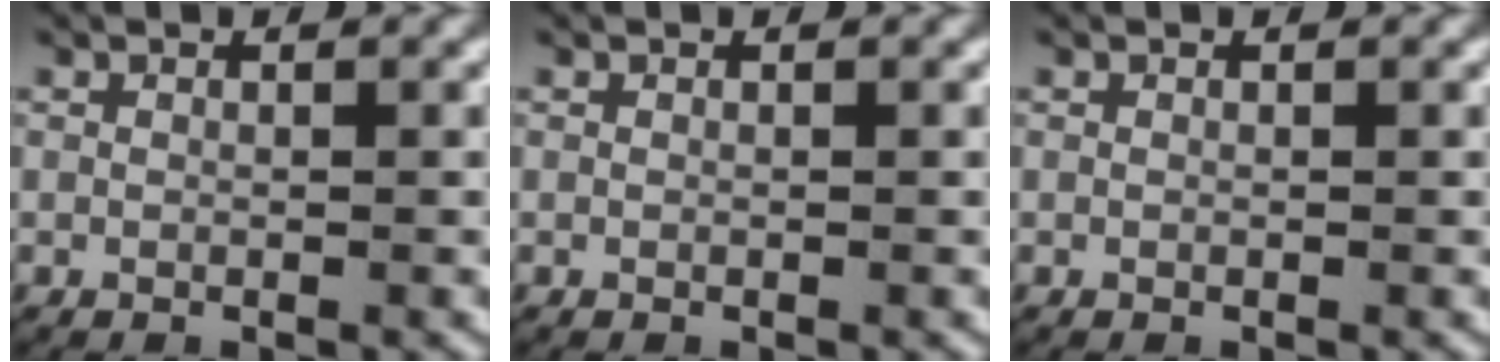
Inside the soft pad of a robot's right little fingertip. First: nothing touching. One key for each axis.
{"total": 0.0}
{"total": 0.0}